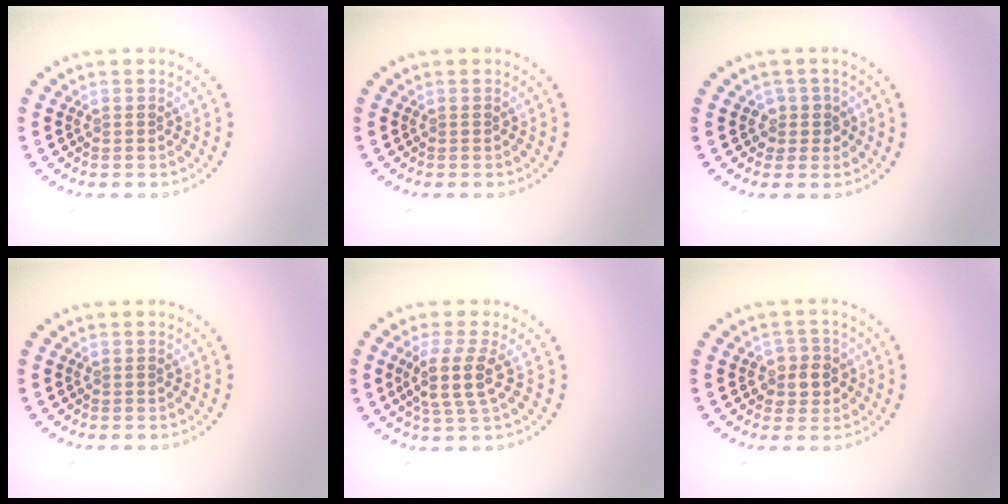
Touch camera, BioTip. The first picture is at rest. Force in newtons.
{"total": 0.0}
{"total": 1.7, "press": 1.3, "slide": 1.0}
{"total": 0.0}
{"total": 3.7, "press": 2.9, "slide": 2.2}
{"total": 2.6, "press": 2.4, "slide": 1.0}